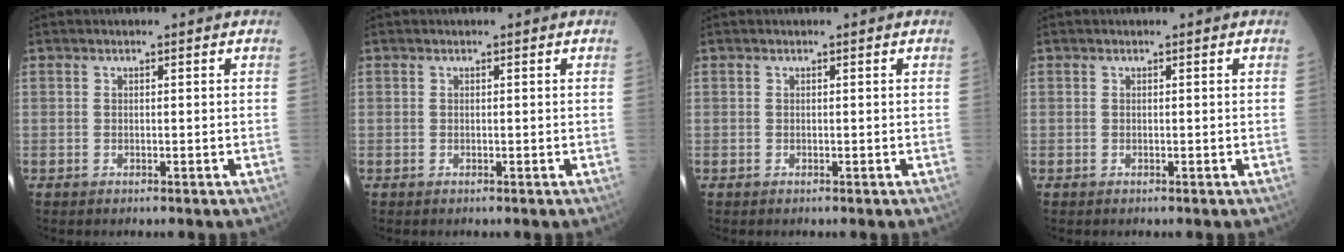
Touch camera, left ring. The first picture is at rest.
{"total": 0.0}
{"total": 0.0}
{"total": 0.0}